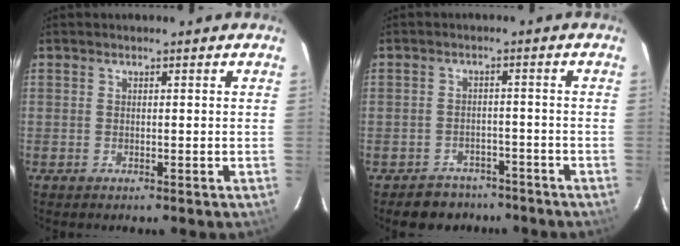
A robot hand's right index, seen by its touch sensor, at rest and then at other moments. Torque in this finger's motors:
{"motor_torque": [-0.40, 0.06, -0.78, -0.17]}